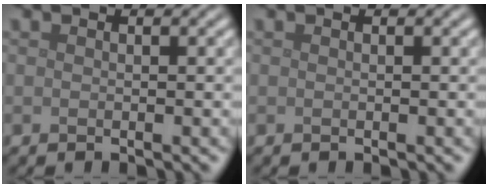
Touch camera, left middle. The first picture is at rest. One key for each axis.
{"total": 0.0}